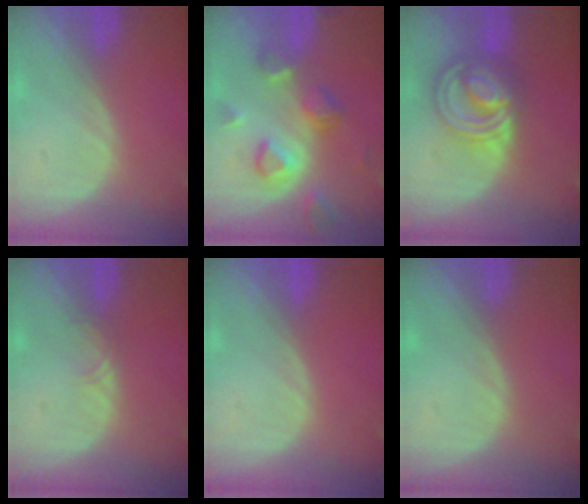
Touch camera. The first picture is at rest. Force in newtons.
{"total": 8.0, "press": 7.2, "slide": 3.5}
{"total": 8.9, "press": 8.9, "slide": 0.7}
{"total": 1.1, "press": 1.1, "slide": 0.1}
{"total": 0.0}
{"total": 0.5, "press": 0.0, "slide": 0.5}